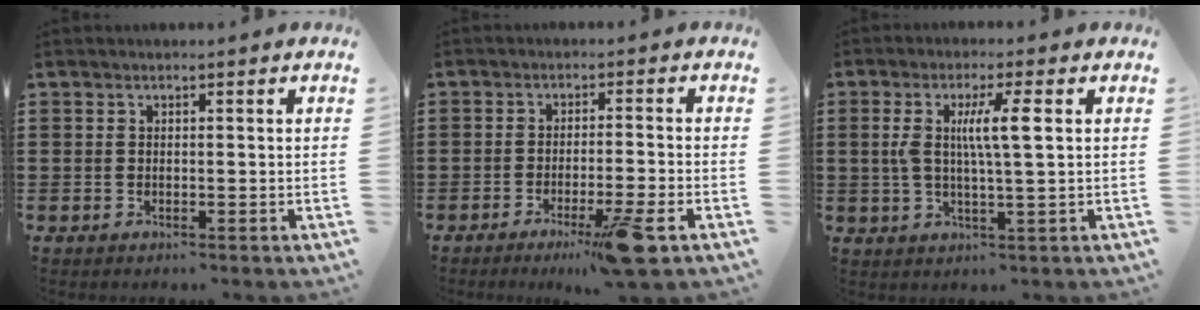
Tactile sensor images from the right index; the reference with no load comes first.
{"total": 7.7, "force": [-4.6, -0.5, 6.1], "torque": [-0.106, -0.019, -0.080]}
{"total": 6.7, "force": [1.2, 0.8, 6.5], "torque": [-0.140, -0.008, 0.011]}